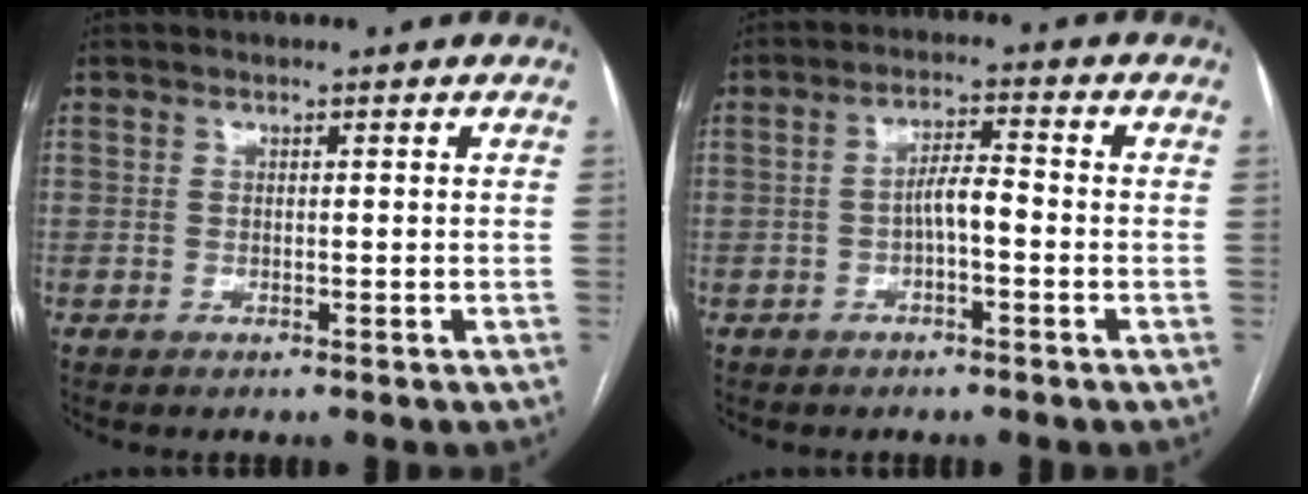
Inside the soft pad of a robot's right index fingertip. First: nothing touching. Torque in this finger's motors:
{"motor_torque": [0.73, -0.07, 0.34, 0.09]}